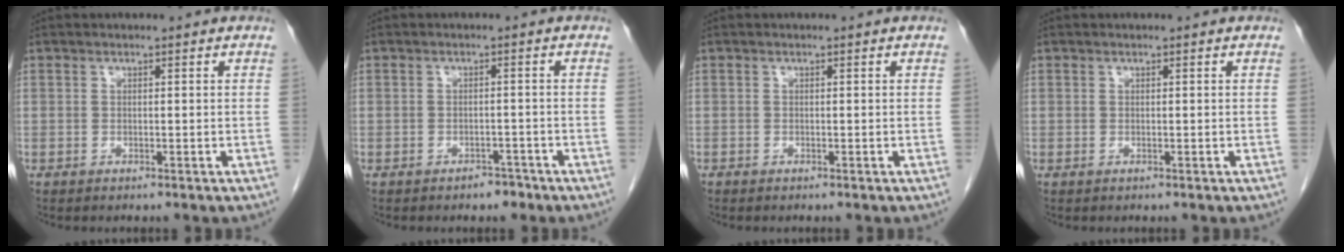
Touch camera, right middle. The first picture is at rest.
{"total": 1.9, "force": [-1.5, 0.9, 0.7], "torque": [-0.016, 0.000, -0.017]}
{"total": 0.0}
{"total": 0.0}